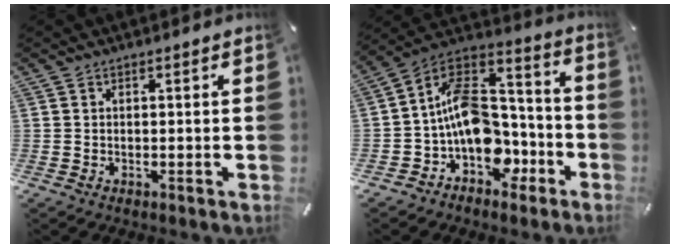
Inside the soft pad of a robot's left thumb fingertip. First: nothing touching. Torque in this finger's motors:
{"motor_torque": [0.67, 1.10, 1.24, 1.20, 0.11]}